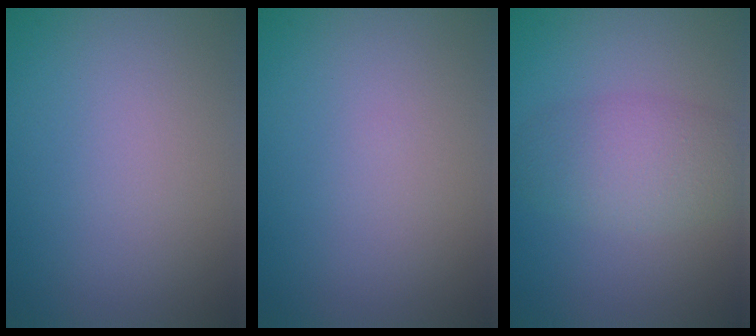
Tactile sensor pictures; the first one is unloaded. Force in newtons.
{"total": 0.0}
{"total": 3.7, "press": 3.7, "slide": 0.2}